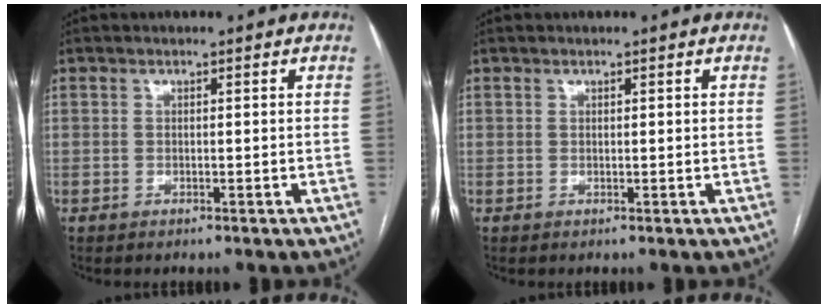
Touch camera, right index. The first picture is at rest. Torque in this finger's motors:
{"motor_torque": [-0.09, -0.01, 0.00, 0.01]}